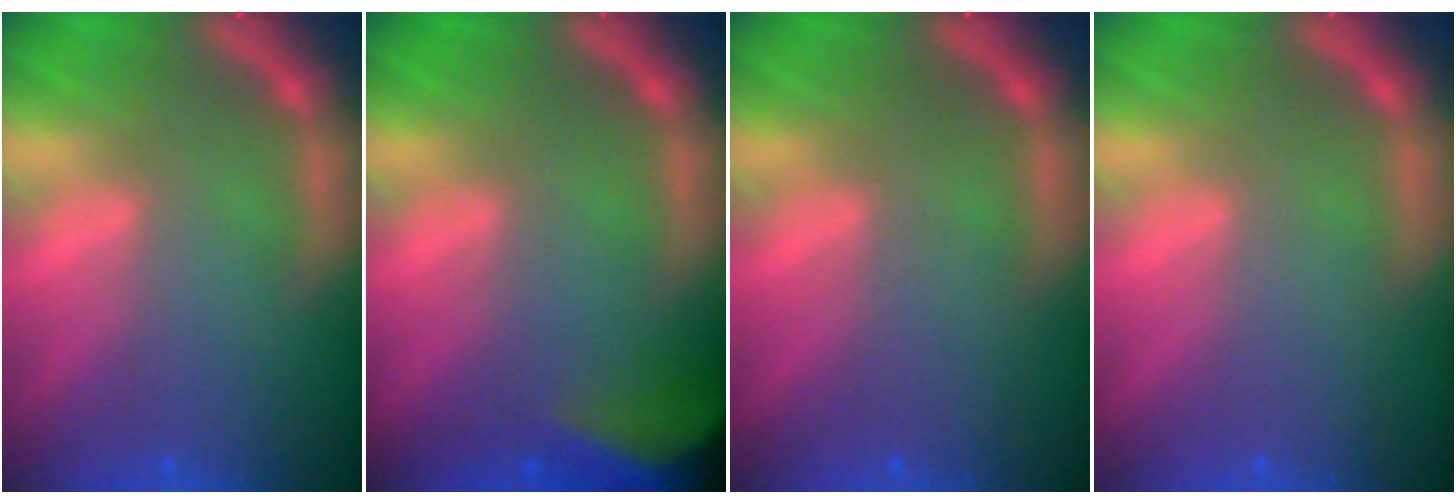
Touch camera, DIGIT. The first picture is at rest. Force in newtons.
{"total": 10.0}
{"total": 0.0}
{"total": 0.0}